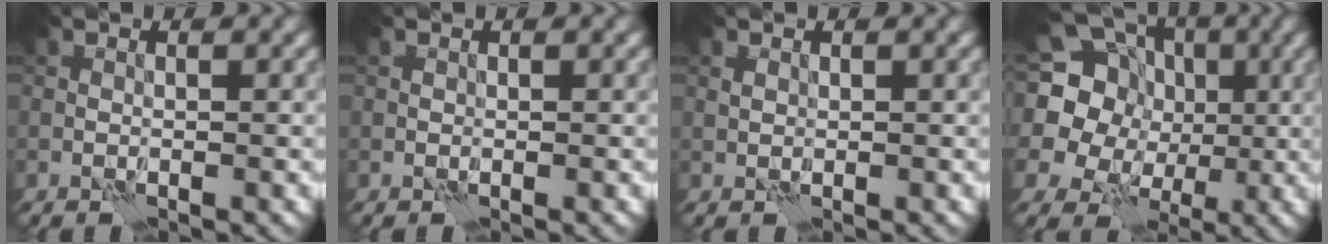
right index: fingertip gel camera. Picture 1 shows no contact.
{"total": 0.0}
{"total": 0.6, "force": [0.3, 0.4, 0.2], "torque": [-0.008, 0.000, 0.008]}
{"total": 19.2, "force": [4.6, 16.7, 8.2], "torque": [-0.179, 0.025, 0.049]}